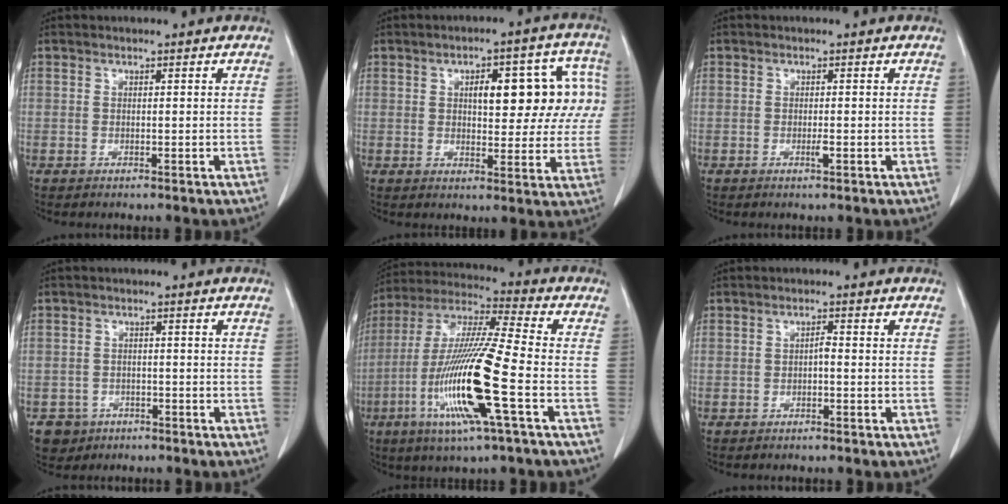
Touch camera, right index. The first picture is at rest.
{"total": 12.7, "force": [2.9, 5.2, 11.2], "torque": [-0.128, 0.038, 0.040]}
{"total": 0.9, "force": [-0.3, 0.0, 0.8], "torque": [-0.019, -0.002, -0.004]}
{"total": 4.1, "force": [-2.2, 3.4, 0.0], "torque": [0.001, 0.010, -0.035]}
{"total": 17.8, "force": [-5.5, 0.1, 16.9], "torque": [-0.350, -0.019, -0.109]}
{"total": 1.1, "force": [-0.3, 0.3, 1.0], "torque": [-0.016, 0.004, -0.006]}